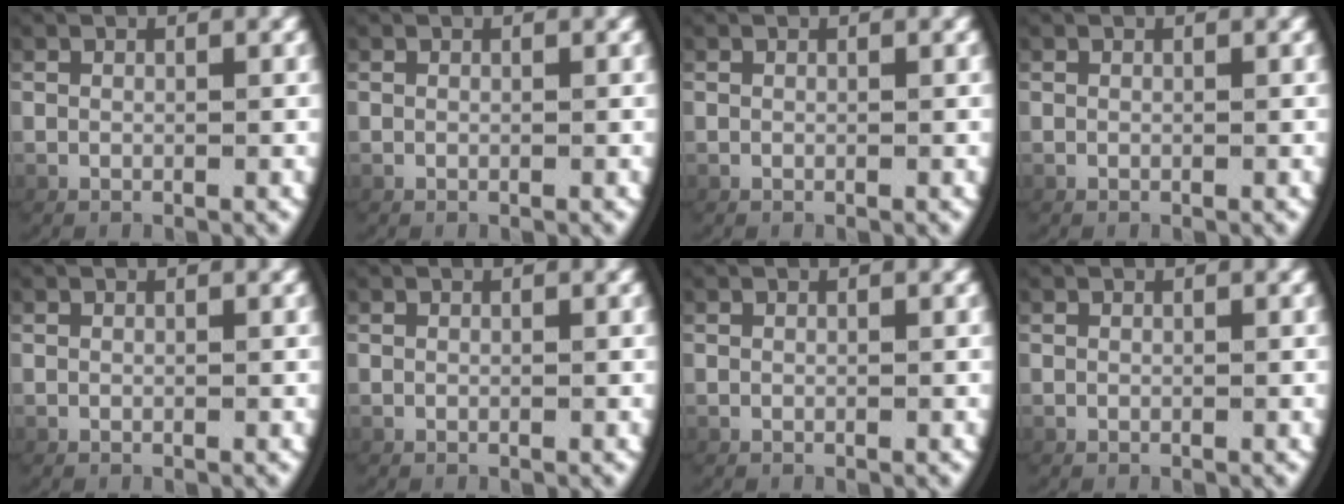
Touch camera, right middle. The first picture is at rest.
{"total": 0.0}
{"total": 0.0}
{"total": 0.0}
{"total": 0.0}
{"total": 0.0}
{"total": 0.0}
{"total": 0.0}